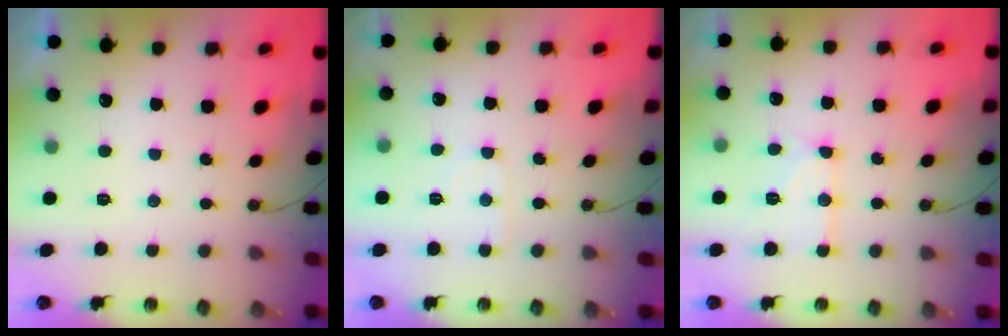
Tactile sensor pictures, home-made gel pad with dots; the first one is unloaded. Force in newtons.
{"total": 2.5, "press": 2.5, "slide": 0.4}
{"total": 12.0, "press": 11.9, "slide": 1.2}